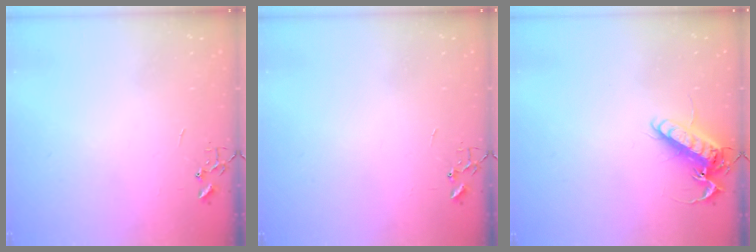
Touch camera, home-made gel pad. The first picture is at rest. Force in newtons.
{"total": 0.0}
{"total": 13.4, "press": 13.2, "slide": 2.1}